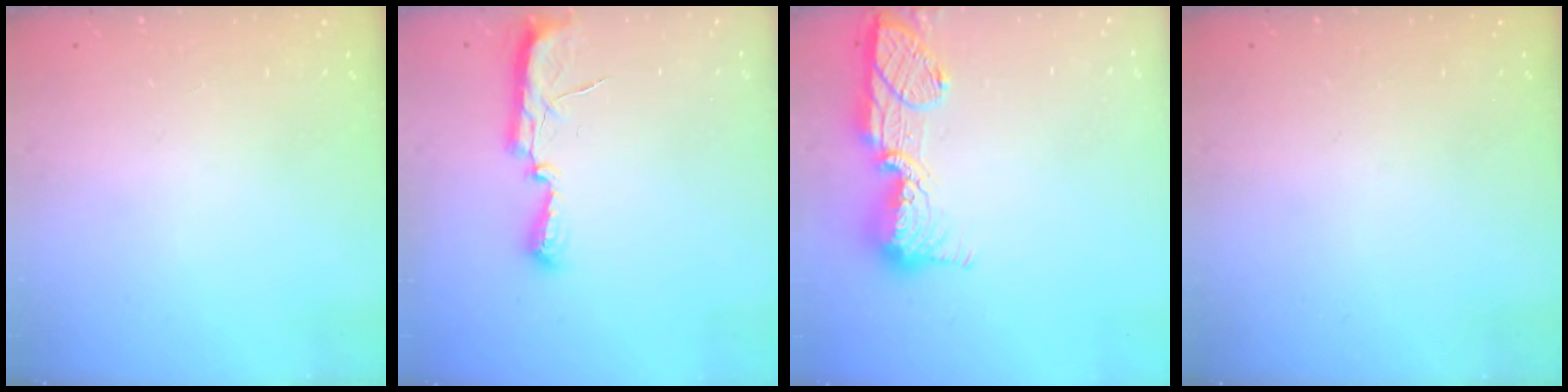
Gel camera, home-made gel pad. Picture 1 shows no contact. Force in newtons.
{"total": 8.8, "press": 8.2, "slide": 3.2}
{"total": 16.3, "press": 16.3, "slide": 1.3}
{"total": 0.0}